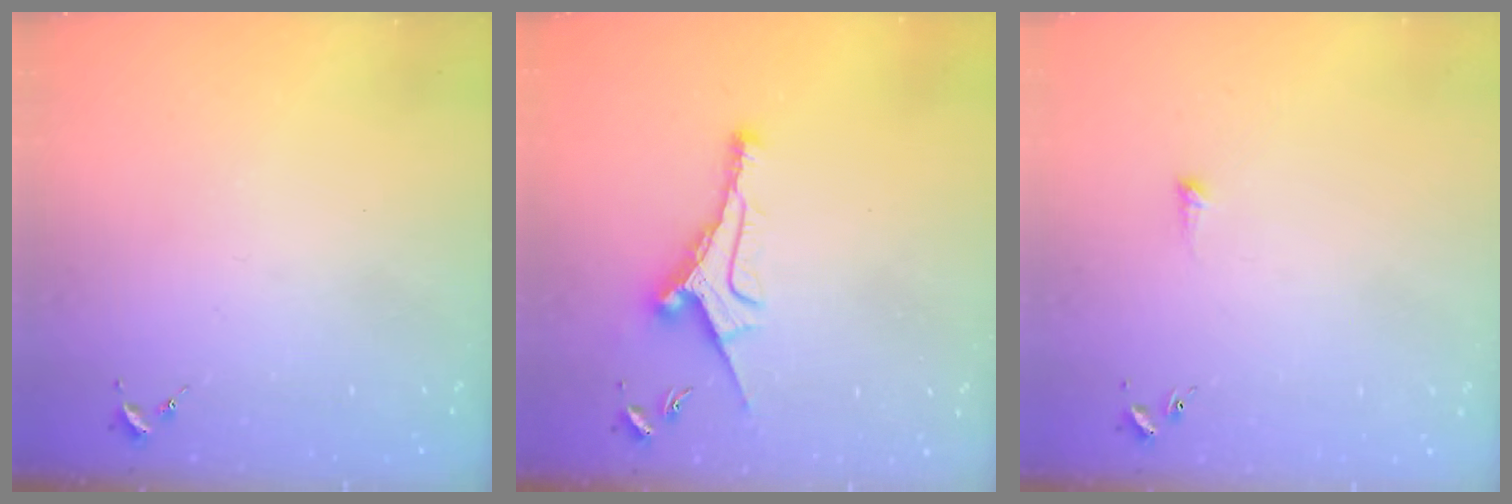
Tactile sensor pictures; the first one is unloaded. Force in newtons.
{"total": 9.9, "press": 9.9, "slide": 1.3}
{"total": 3.6, "press": 3.6, "slide": 0.3}